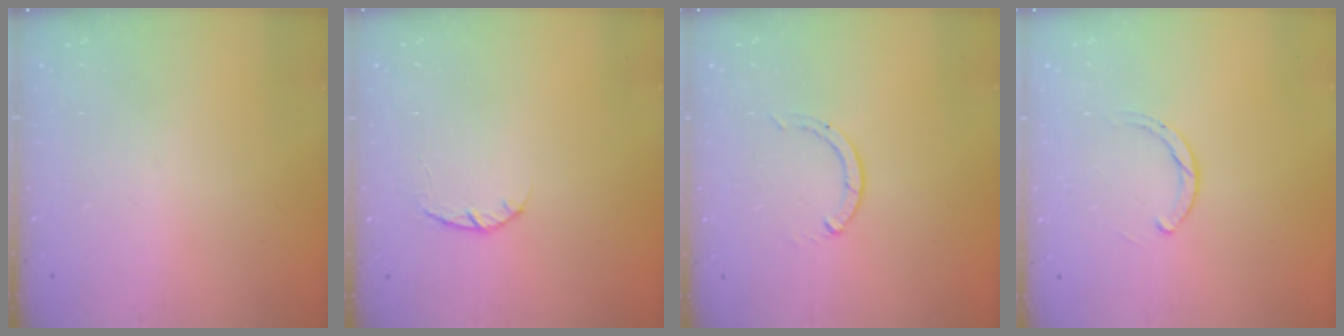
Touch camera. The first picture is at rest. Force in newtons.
{"total": 3.4, "press": 3.4, "slide": 0.5}
{"total": 0.0}
{"total": 1.9, "press": 1.9, "slide": 0.2}